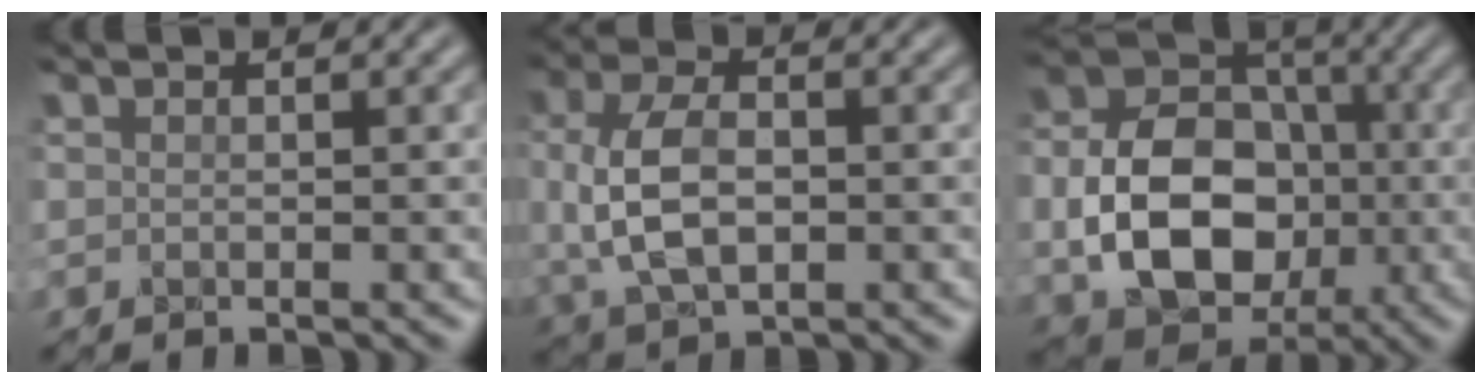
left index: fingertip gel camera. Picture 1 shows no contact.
{"total": 6.2, "force": [-0.6, 3.6, 5.1], "torque": [-0.112, 0.001, -0.014]}
{"total": 10.6, "force": [-2.5, 7.6, 6.9], "torque": [-0.128, 0.001, -0.047]}